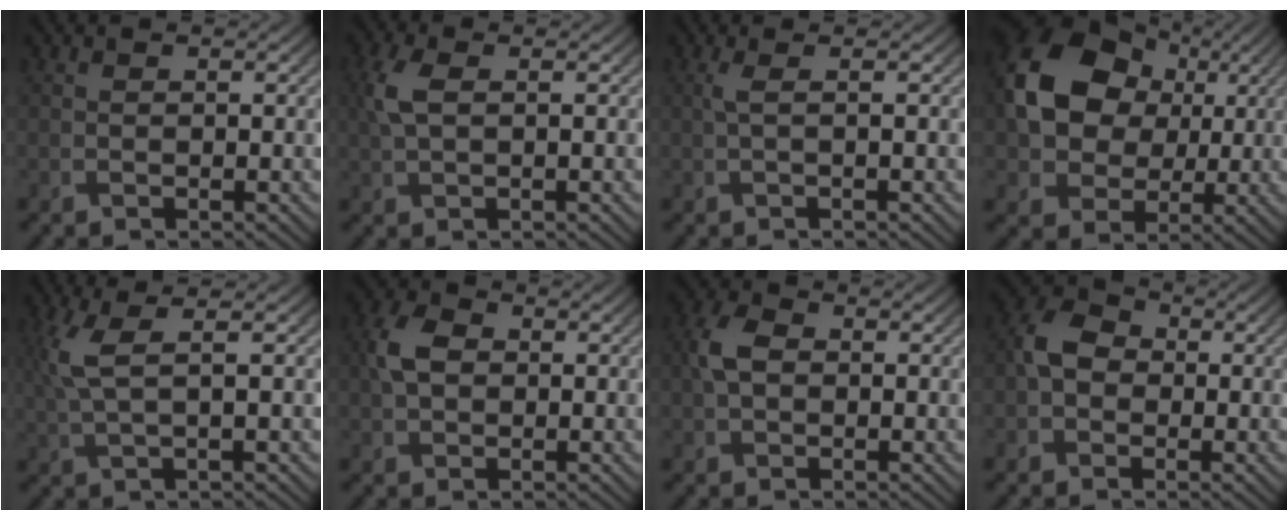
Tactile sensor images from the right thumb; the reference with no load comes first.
{"total": 3.8, "force": [0.7, 2.0, 3.2], "torque": [-0.086, 0.006, 0.012]}
{"total": 1.7, "force": [0.2, 0.3, 1.6], "torque": [-0.034, 0.007, 0.000]}
{"total": 14.3, "force": [2.7, 11.1, 8.6], "torque": [-0.186, 0.017, 0.032]}
{"total": 4.8, "force": [1.5, 1.1, 4.4], "torque": [-0.102, 0.007, 0.032]}
{"total": 4.4, "force": [0.3, 3.3, 3.0], "torque": [-0.074, 0.005, -0.002]}
{"total": 3.9, "force": [0.1, 2.8, 2.7], "torque": [-0.066, 0.006, -0.007]}
{"total": 5.1, "force": [-0.5, 4.3, 2.8], "torque": [-0.062, 0.011, -0.020]}